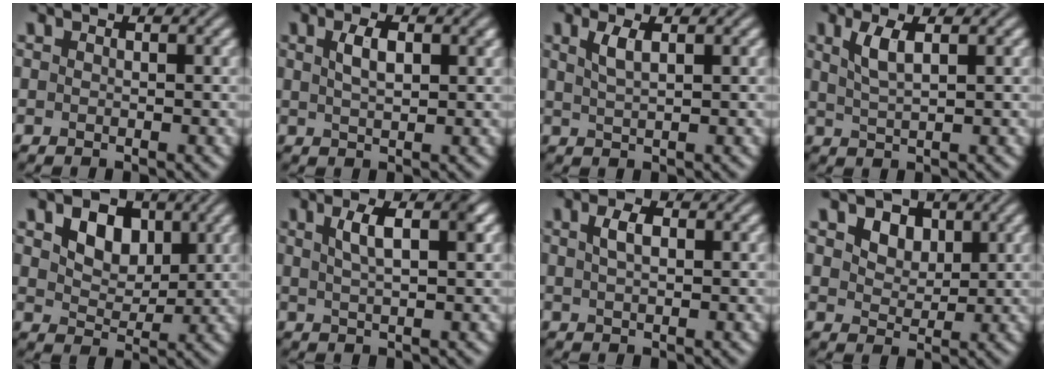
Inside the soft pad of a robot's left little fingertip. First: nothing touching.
{"total": 2.7, "force": [1.0, 1.1, 2.2], "torque": [-0.043, 0.004, 0.019]}
{"total": 2.0, "force": [0.9, 0.6, 1.6], "torque": [-0.033, 0.001, 0.018]}
{"total": 2.7, "force": [1.1, 0.8, 2.3], "torque": [-0.047, 0.001, 0.023]}
{"total": 4.4, "force": [1.7, 3.0, 2.7], "torque": [-0.053, -0.004, 0.023]}
{"total": 3.5, "force": [1.2, 1.1, 3.1], "torque": [-0.046, 0.010, 0.019]}
{"total": 2.0, "force": [0.7, 1.0, 1.7], "torque": [-0.034, 0.004, 0.011]}
{"total": 3.5, "force": [1.8, 2.4, 1.8], "torque": [-0.040, 0.000, 0.028]}